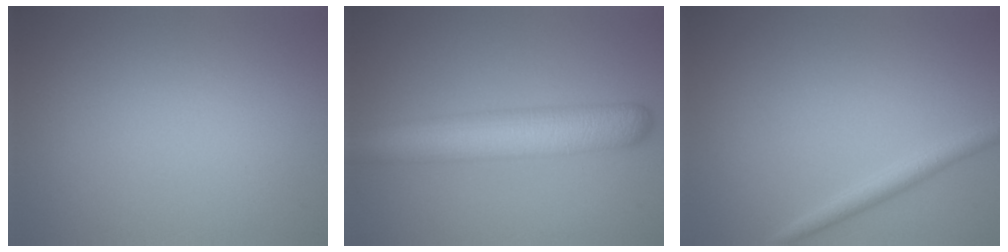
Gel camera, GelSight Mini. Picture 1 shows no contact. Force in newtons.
{"total": 7.3, "press": 7.3, "slide": 0.1}
{"total": 1.9, "press": 1.9, "slide": 0.2}